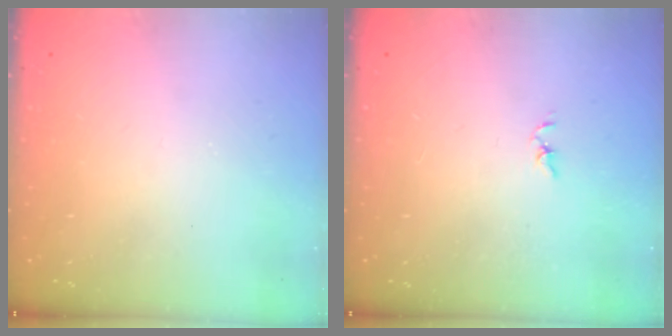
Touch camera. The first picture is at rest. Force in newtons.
{"total": 1.2, "press": 1.1, "slide": 0.2}